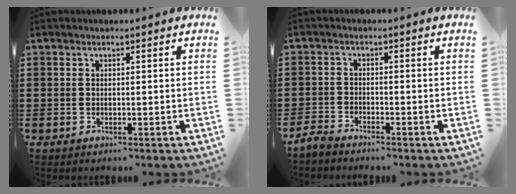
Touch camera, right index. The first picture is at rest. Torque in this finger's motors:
{"motor_torque": [-1.11, 1.03, -1.05, -0.21]}